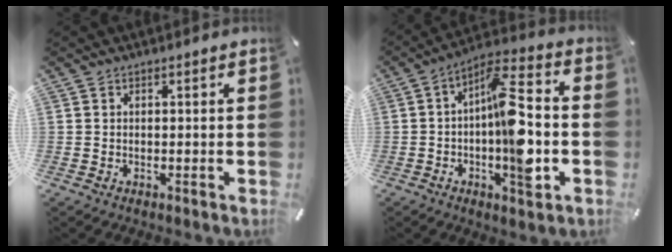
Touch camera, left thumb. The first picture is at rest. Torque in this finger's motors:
{"motor_torque": [1.83, 3.18, 0.80, 0.38, 0.62]}